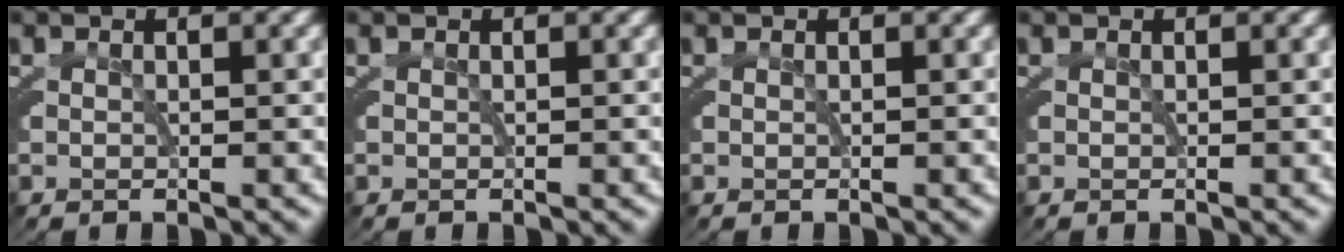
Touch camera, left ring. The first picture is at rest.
{"total": 0.0}
{"total": 0.0}
{"total": 0.0}